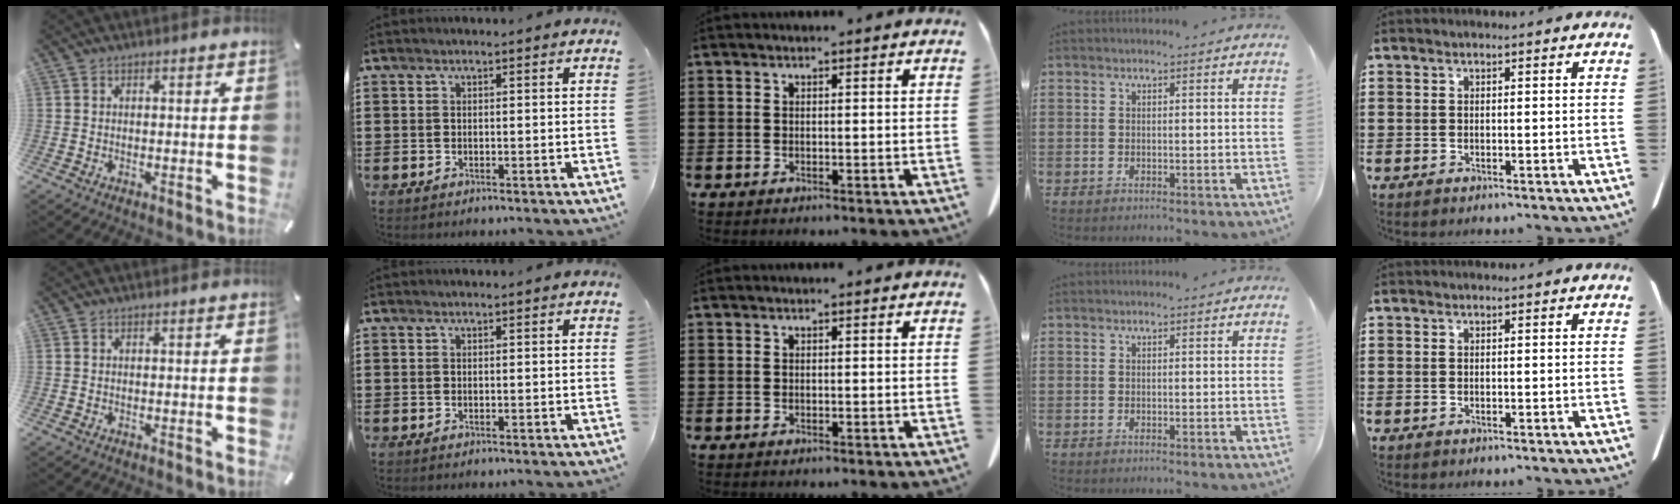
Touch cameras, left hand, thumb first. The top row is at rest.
{}